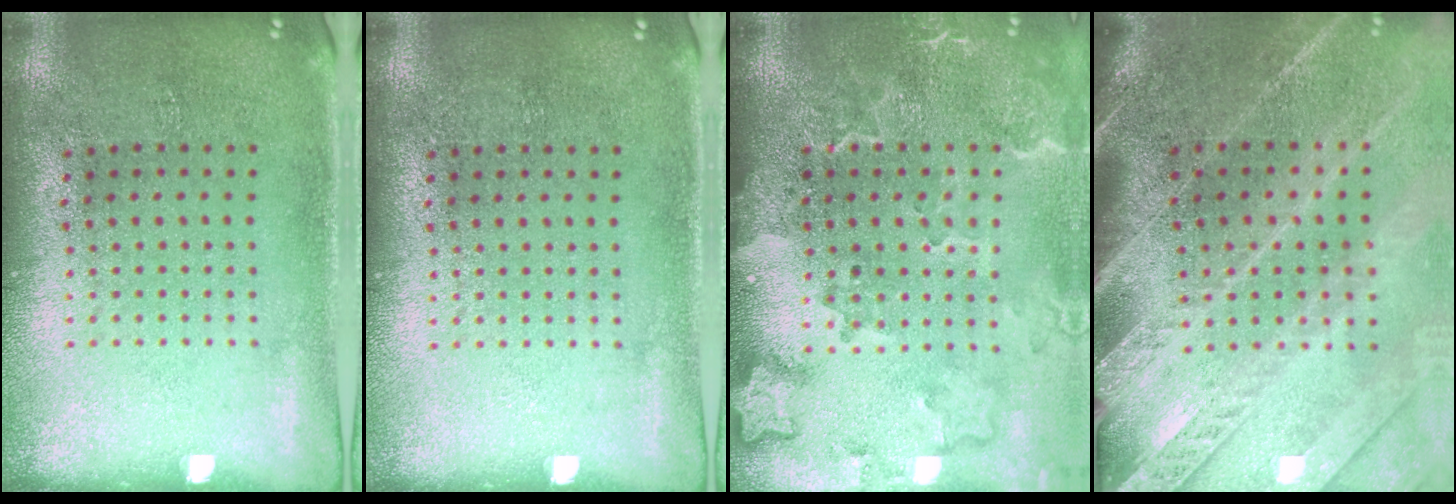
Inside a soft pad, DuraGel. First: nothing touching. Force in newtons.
{"total": 0.0}
{"total": 2.9, "press": 2.2, "slide": 1.8}
{"total": 3.9, "press": 3.3, "slide": 2.1}